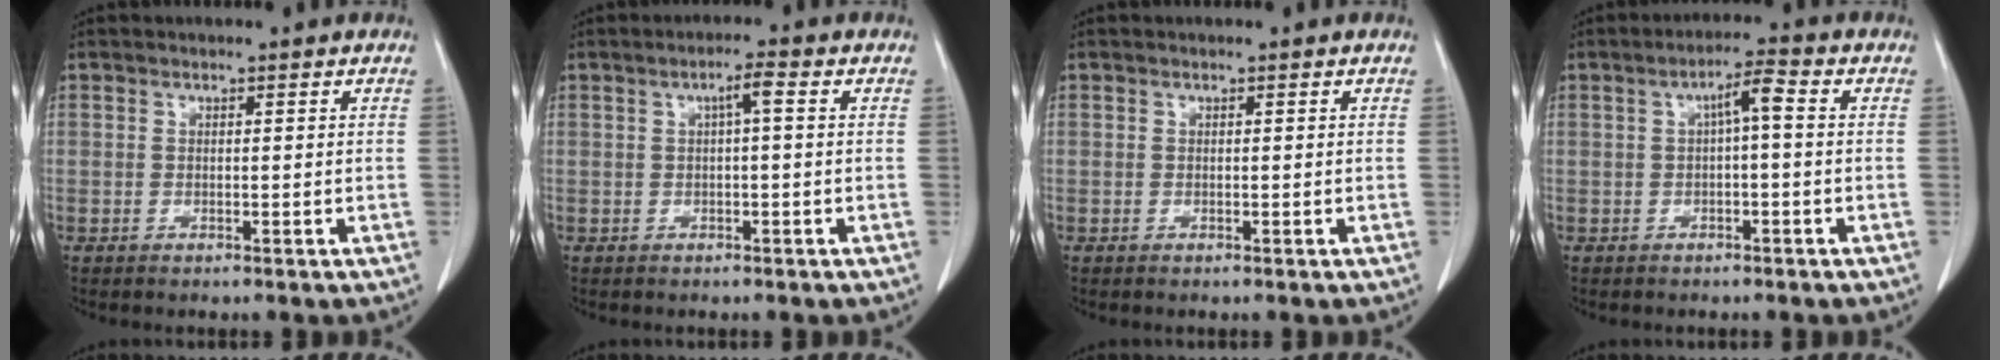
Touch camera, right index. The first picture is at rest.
{"total": 2.9, "force": [0.7, 0.5, 2.8], "torque": [-0.050, 0.010, 0.013]}
{"total": 0.0}
{"total": 4.2, "force": [0.6, 0.8, 4.1], "torque": [-0.071, 0.015, 0.007]}